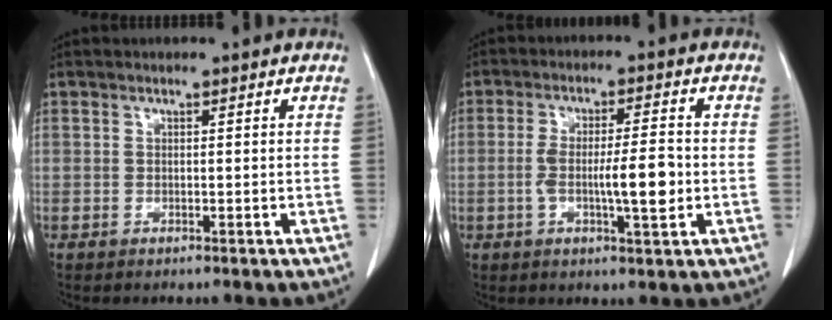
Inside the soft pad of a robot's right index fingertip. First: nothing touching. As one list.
[{"total": 7.7, "force": [-1.3, 1.1, 7.5], "torque": [-0.131, 0.002, -0.021]}]